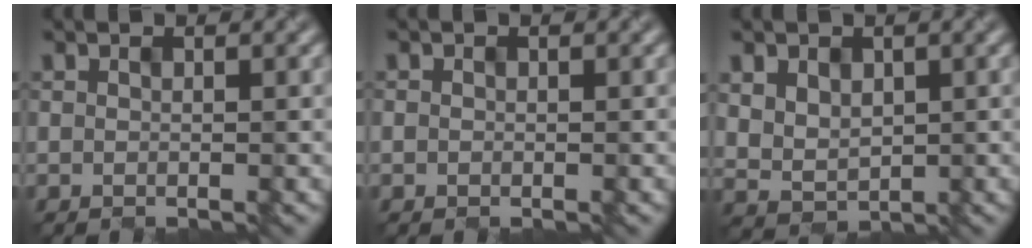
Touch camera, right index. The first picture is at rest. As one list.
[{"total": 0.6, "force": [-0.4, -0.1, -0.4], "torque": [-0.002, 0.000, 0.003]}, {"total": 3.3, "force": [0.7, 2.7, 1.8], "torque": [-0.060, 0.002, 0.028]}]